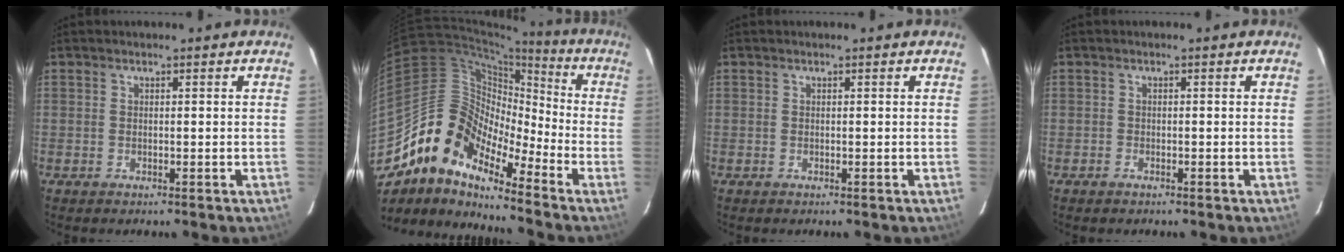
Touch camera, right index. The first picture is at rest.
{"total": 13.8, "force": [-10.4, 6.0, 7.0], "torque": [-0.109, 0.015, -0.218]}
{"total": 0.0}
{"total": 0.8, "force": [-0.7, 0.5, 0.1], "torque": [-0.004, 0.003, -0.012]}